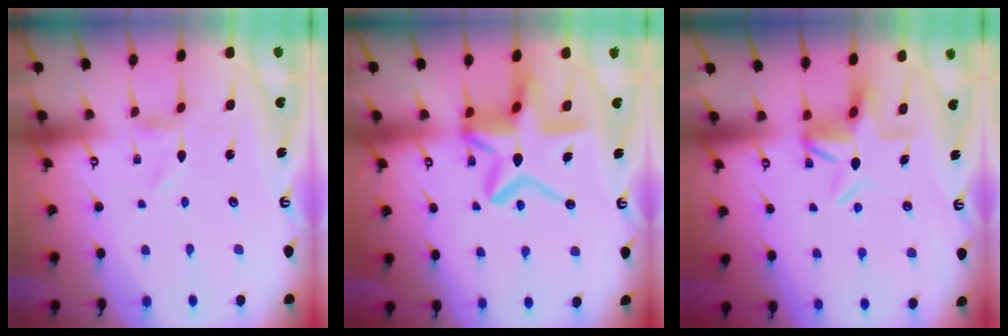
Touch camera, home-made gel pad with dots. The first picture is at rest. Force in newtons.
{"total": 15.8, "press": 15.7, "slide": 1.6}
{"total": 6.3, "press": 6.2, "slide": 0.5}